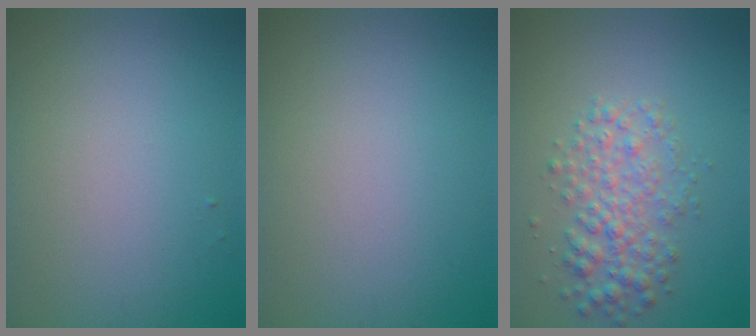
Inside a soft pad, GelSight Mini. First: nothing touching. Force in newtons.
{"total": 0.0}
{"total": 3.8, "press": 3.8, "slide": 0.1}